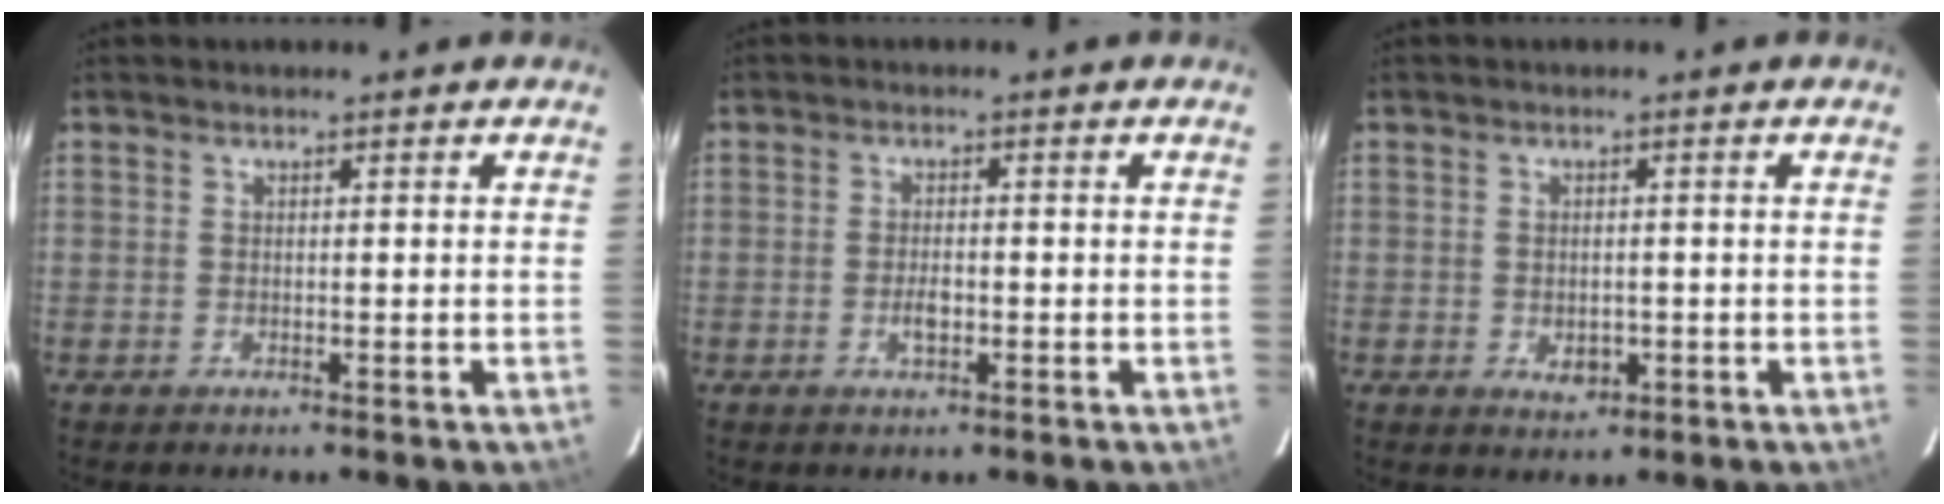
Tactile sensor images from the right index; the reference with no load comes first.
{"total": 2.6, "force": [-0.7, 1.2, 2.2], "torque": [-0.041, -0.001, -0.013]}
{"total": 3.0, "force": [-0.6, 2.2, 1.9], "torque": [-0.031, -0.003, -0.004]}